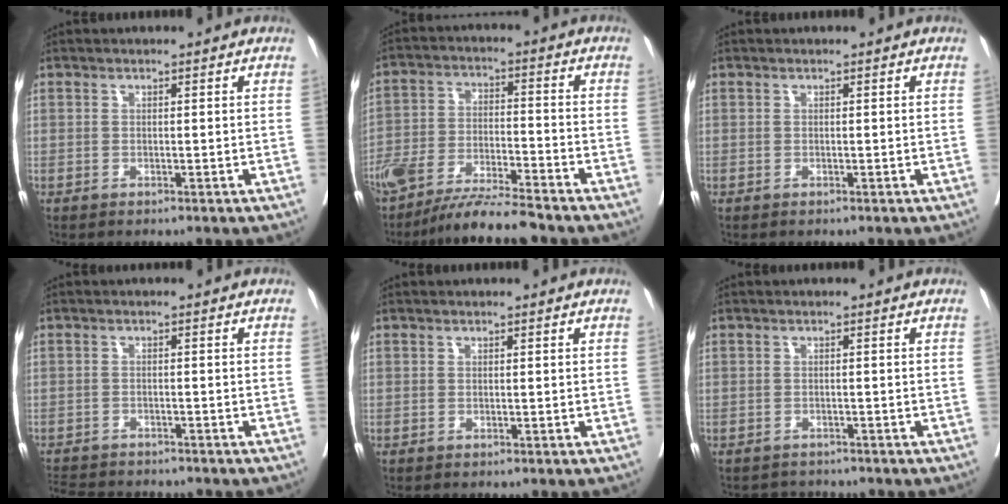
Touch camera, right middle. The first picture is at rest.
{"total": 10.4, "force": [-9.1, 0.5, 5.0], "torque": [-0.086, -0.014, -0.165]}
{"total": 0.0}
{"total": 8.8, "force": [-8.1, 1.9, 2.7], "torque": [-0.046, -0.007, -0.118]}
{"total": 0.0}
{"total": 2.3, "force": [-2.1, 0.6, -0.6], "torque": [0.012, -0.006, -0.035]}